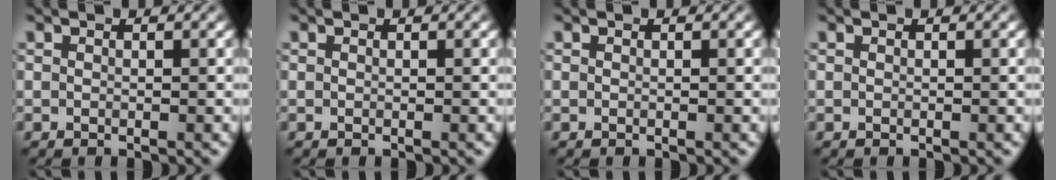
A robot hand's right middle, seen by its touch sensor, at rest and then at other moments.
{"total": 0.0}
{"total": 0.0}
{"total": 0.0}